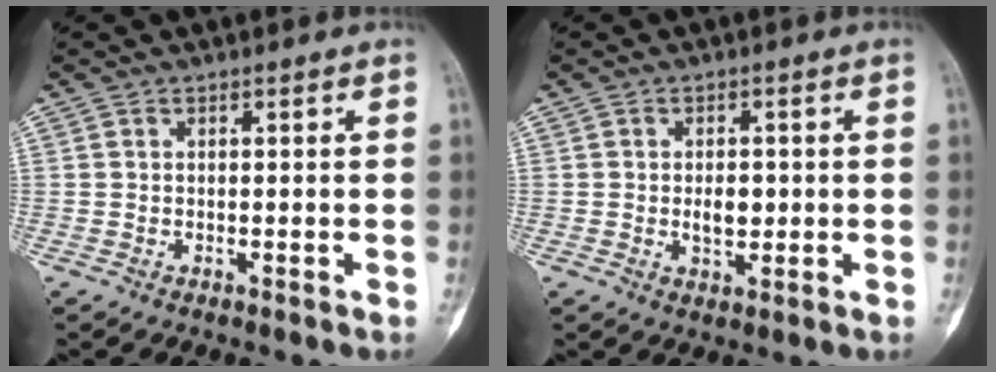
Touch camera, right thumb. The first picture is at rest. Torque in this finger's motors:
{"motor_torque": [0.66, 0.43, 0.23, -0.49, 0.11]}